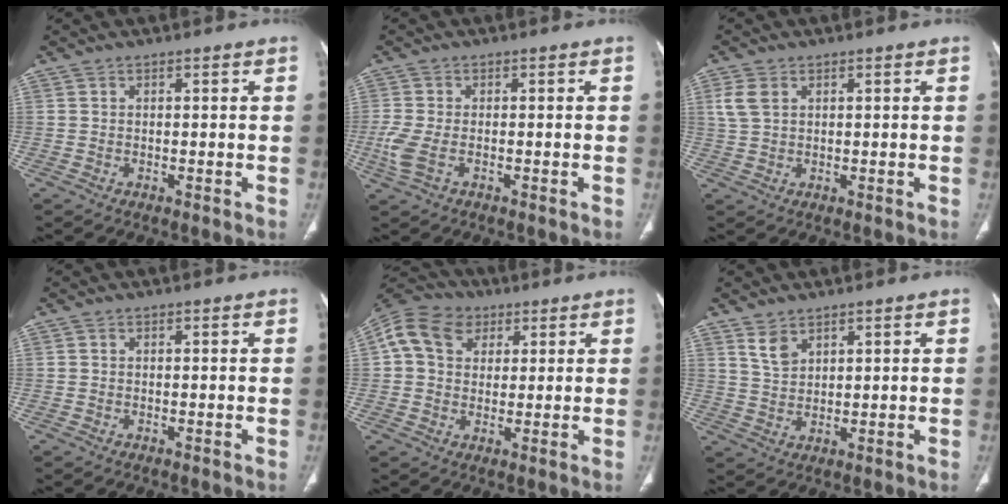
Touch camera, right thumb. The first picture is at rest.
{"total": 4.5, "force": [-1.4, 2.3, 3.6], "torque": [-0.105, -0.002, -0.027]}
{"total": 4.0, "force": [1.7, 2.6, 2.5], "torque": [-0.058, 0.003, 0.042]}
{"total": 0.0}
{"total": 11.7, "force": [4.0, 9.3, 5.9], "torque": [-0.100, 0.017, 0.064]}
{"total": 3.5, "force": [2.5, 1.9, 1.7], "torque": [-0.027, -0.015, 0.058]}